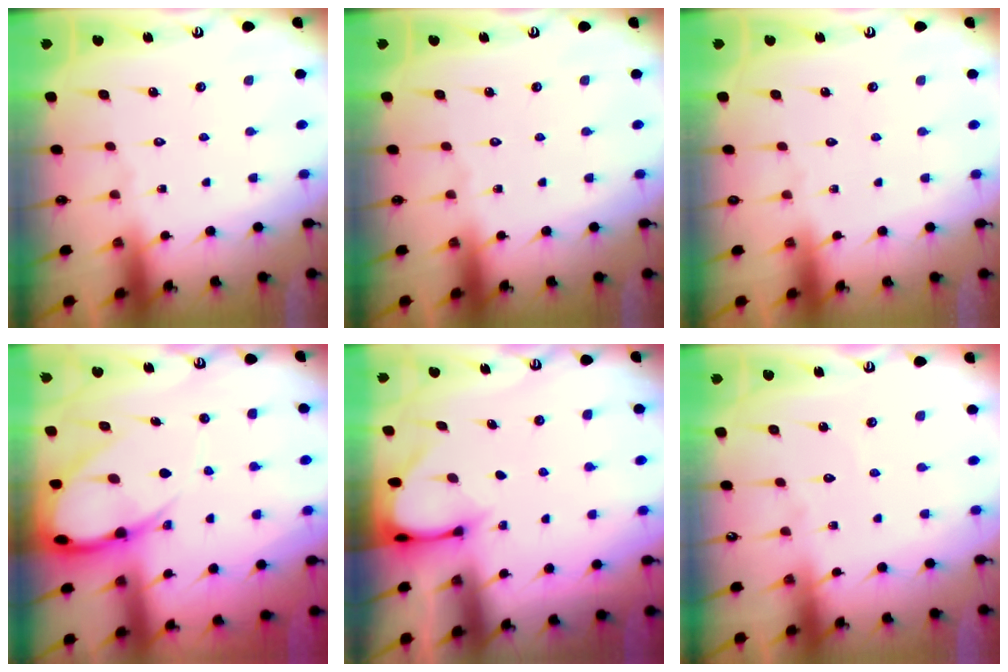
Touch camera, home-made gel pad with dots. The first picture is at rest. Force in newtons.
{"total": 0.0}
{"total": 0.0}
{"total": 13.1, "press": 13.0, "slide": 1.4}
{"total": 3.2, "press": 3.2, "slide": 0.3}
{"total": 2.9, "press": 2.9, "slide": 0.2}